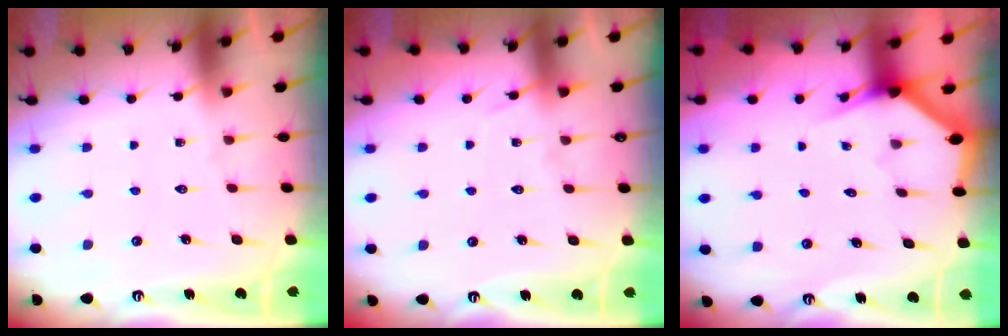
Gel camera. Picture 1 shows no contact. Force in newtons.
{"total": 4.6, "press": 4.6, "slide": 0.6}
{"total": 2.9, "press": 2.9, "slide": 0.1}